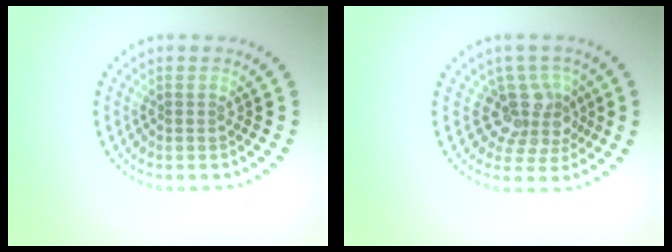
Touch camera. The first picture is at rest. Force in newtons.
{"total": 3.8, "press": 2.9, "slide": 2.5}